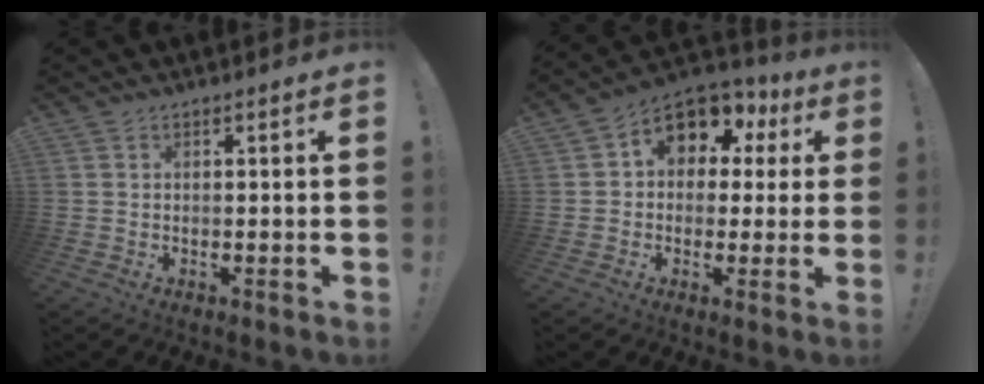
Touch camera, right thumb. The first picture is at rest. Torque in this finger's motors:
{"motor_torque": [1.47, 1.99, 0.36, -0.21, 0.01]}